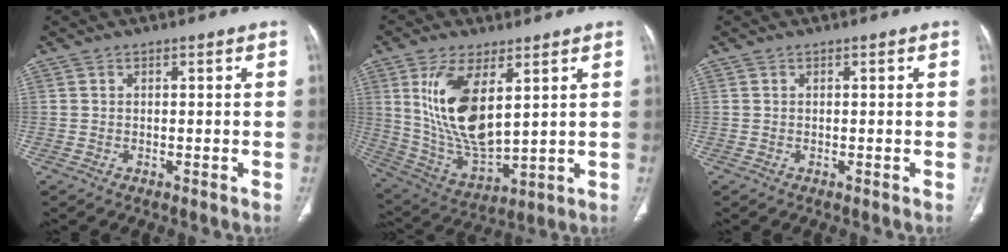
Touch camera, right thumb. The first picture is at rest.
{"total": 15.9, "force": [5.1, 7.0, 13.4], "torque": [-0.254, -0.028, 0.117]}
{"total": 0.0}